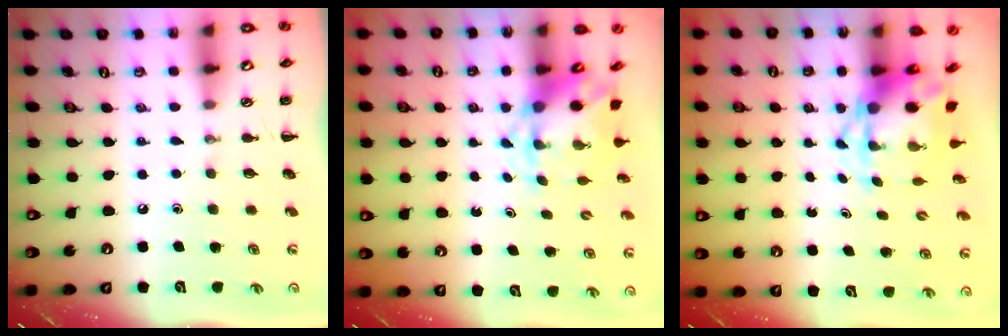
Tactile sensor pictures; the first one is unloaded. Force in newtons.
{"total": 5.5, "press": 5.4, "slide": 0.8}
{"total": 4.2, "press": 4.1, "slide": 0.9}